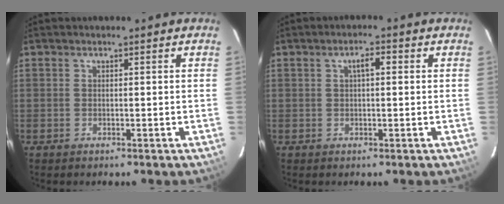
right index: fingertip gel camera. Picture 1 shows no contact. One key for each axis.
{"total": 2.5, "fx": 0.6, "fy": 0.9, "fz": 2.3, "tx": -0.041, "ty": 0.011, "tz": 0.011}